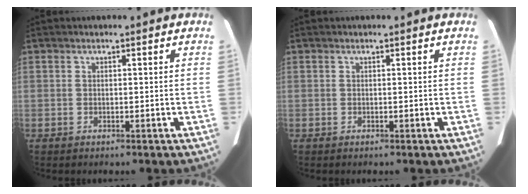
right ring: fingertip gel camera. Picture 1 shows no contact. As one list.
[{"total": 0.0}]